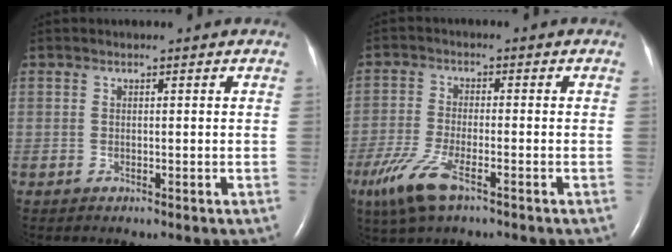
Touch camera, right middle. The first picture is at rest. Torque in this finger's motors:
{"motor_torque": [0.71, -0.56, 0.19, 0.08]}